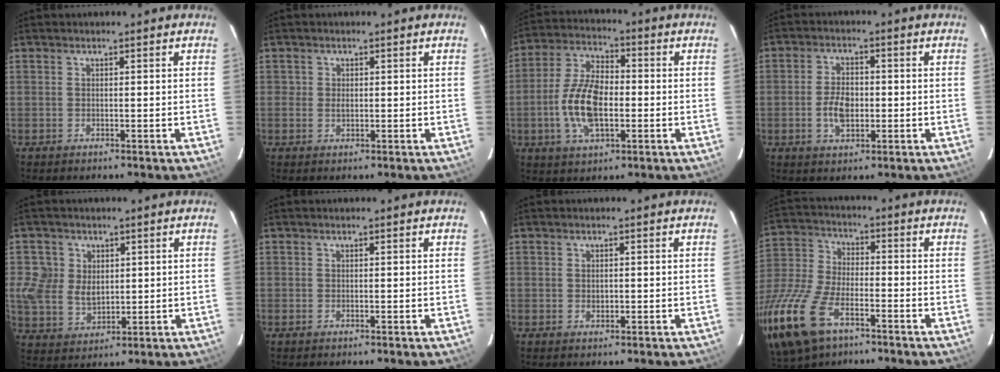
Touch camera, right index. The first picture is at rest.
{"total": 1.4, "force": [0.0, 1.2, 0.6], "torque": [-0.012, 0.002, -0.002]}
{"total": 12.4, "force": [-2.3, 6.3, 10.4], "torque": [-0.216, 0.007, -0.043]}
{"total": 6.0, "force": [-1.1, 3.6, 4.6], "torque": [-0.093, 0.003, -0.017]}
{"total": 8.4, "force": [1.8, 7.3, 3.6], "torque": [-0.082, 0.007, 0.044]}
{"total": 0.0}
{"total": 1.0, "force": [-0.1, 0.8, 0.5], "torque": [-0.006, 0.001, 0.001]}
{"total": 22.0, "force": [-12.1, 11.8, 14.0], "torque": [-0.352, -0.033, -0.234]}